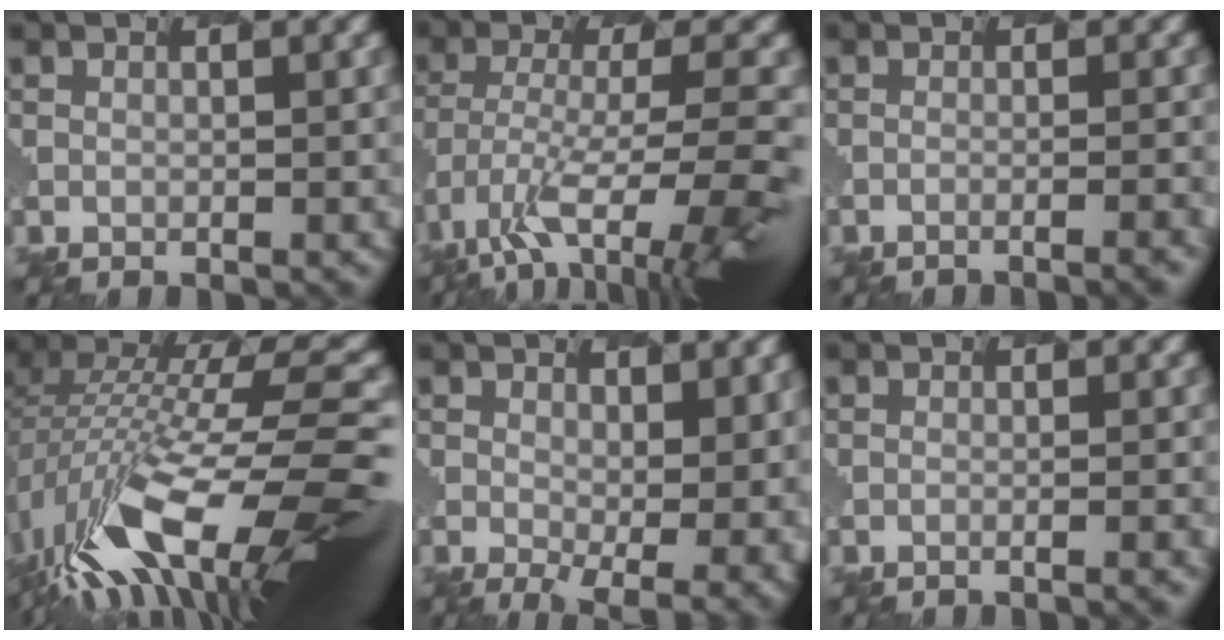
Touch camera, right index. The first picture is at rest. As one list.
[{"total": 9.1, "force": [-6.2, 2.4, 6.2], "torque": [-0.124, -0.004, -0.098]}, {"total": 3.3, "force": [-1.5, 1.2, 2.7], "torque": [-0.009, 0.012, -0.035]}, {"total": 13.3, "force": [-6.0, 4.2, 11.1], "torque": [-0.222, 0.022, -0.113]}, {"total": 5.8, "force": [0.1, 2.7, 5.2], "torque": [-0.080, -0.022, 0.012]}, {"total": 2.0, "force": [-0.7, 0.9, 1.7], "torque": [-0.002, 0.010, -0.028]}]